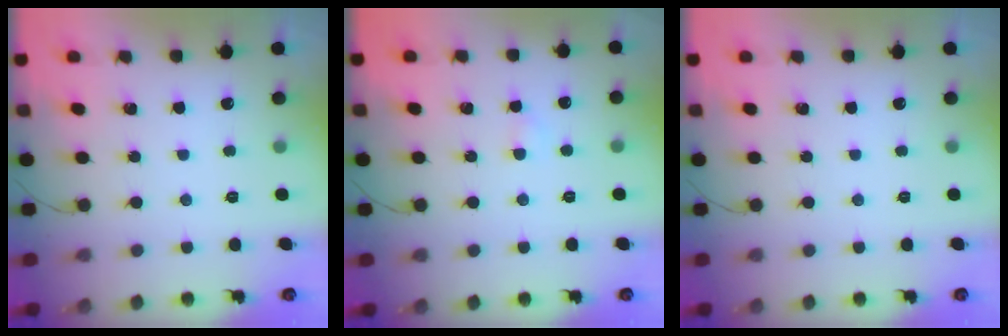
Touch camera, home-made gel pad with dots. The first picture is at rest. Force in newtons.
{"total": 2.2, "press": 2.0, "slide": 0.8}
{"total": 0.0}